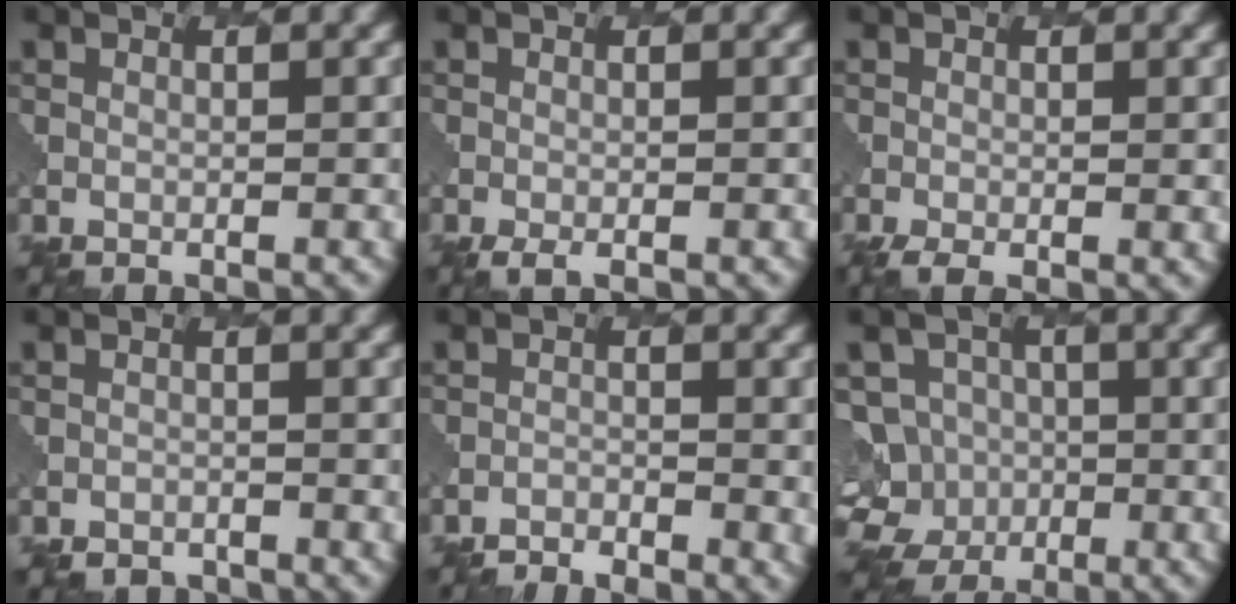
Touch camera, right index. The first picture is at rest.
{"total": 1.9, "force": [-1.2, 0.7, 1.3], "torque": [-0.023, -0.002, -0.018]}
{"total": 2.9, "force": [-1.2, 1.3, 2.4], "torque": [-0.038, -0.003, -0.019]}
{"total": 2.1, "force": [-1.8, 1.0, -0.1], "torque": [0.000, -0.003, -0.030]}
{"total": 2.5, "force": [-2.2, 0.9, 0.8], "torque": [-0.022, 0.000, -0.037]}
{"total": 7.0, "force": [-2.3, 6.4, 1.4], "torque": [-0.018, 0.006, -0.059]}